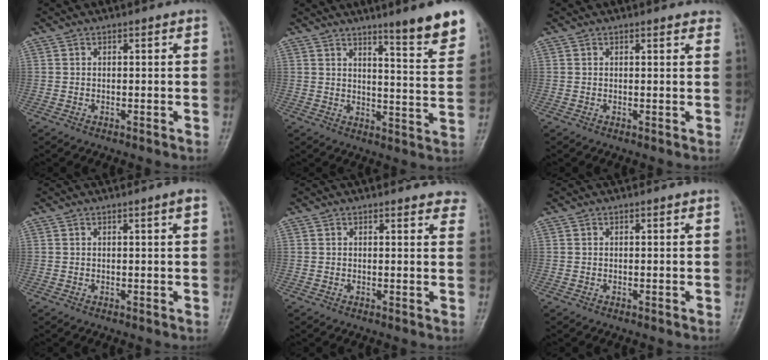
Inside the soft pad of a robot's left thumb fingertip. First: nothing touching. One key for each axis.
{"total": 11.4, "fx": 8.0, "fy": 1.0, "fz": 8.0, "tx": -0.088, "ty": -0.059, "tz": 0.111}
{"total": 2.2, "fx": 2.0, "fy": 0.6, "fz": 0.9, "tx": -0.003, "ty": -0.004, "tz": 0.013}
{"total": 1.2, "fx": 0.5, "fy": -0.2, "fz": 1.1, "tx": -0.020, "ty": -0.001, "tz": 0.008}
{"total": 4.3, "fx": 3.9, "fy": 1.4, "fz": 1.2, "tx": 0.011, "ty": -0.015, "tz": 0.027}
{"total": 0.0}